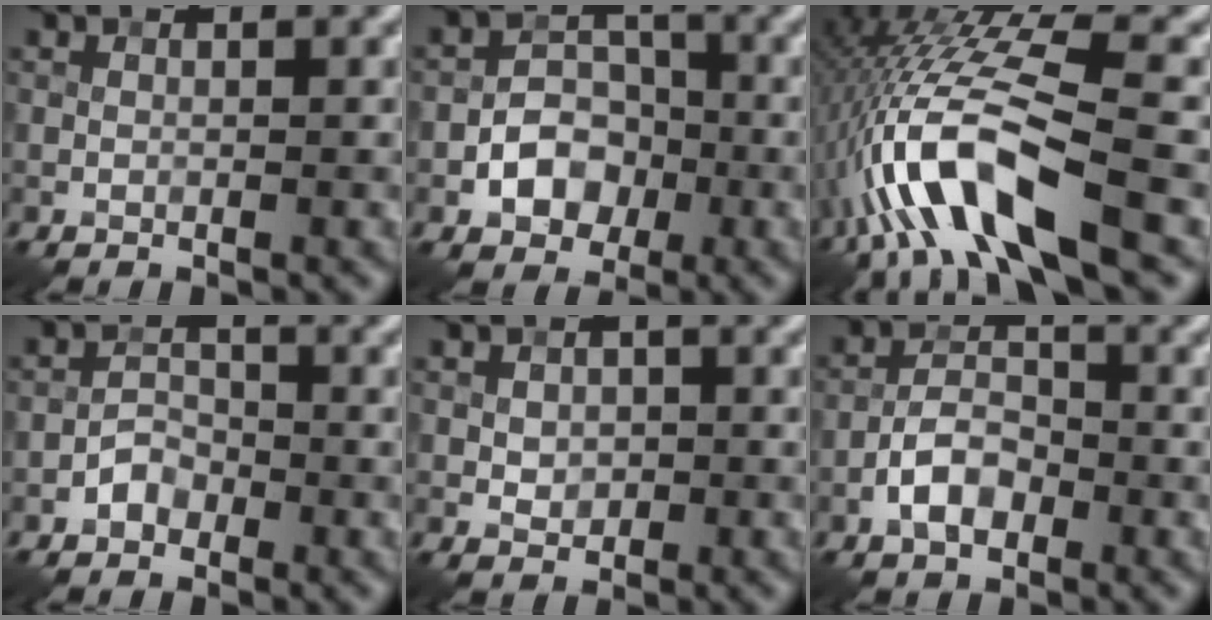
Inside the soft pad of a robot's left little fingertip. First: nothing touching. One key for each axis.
{"total": 4.5, "fx": -1.5, "fy": 3.4, "fz": 2.5, "tx": -0.031, "ty": 0.000, "tz": -0.025}
{"total": 12.2, "fx": -3.7, "fy": 4.0, "fz": 10.9, "tx": -0.228, "ty": 0.008, "tz": -0.069}
{"total": 1.8, "fx": -1.1, "fy": 1.3, "fz": 0.7, "tx": -0.007, "ty": 0.009, "tz": -0.021}
{"total": 1.8, "fx": 0.0, "fy": 1.5, "fz": 1.1, "tx": -0.016, "ty": -0.001, "tz": -0.002}
{"total": 3.6, "fx": -1.7, "fy": 2.0, "fz": 2.4, "tx": -0.040, "ty": 0.008, "tz": -0.037}